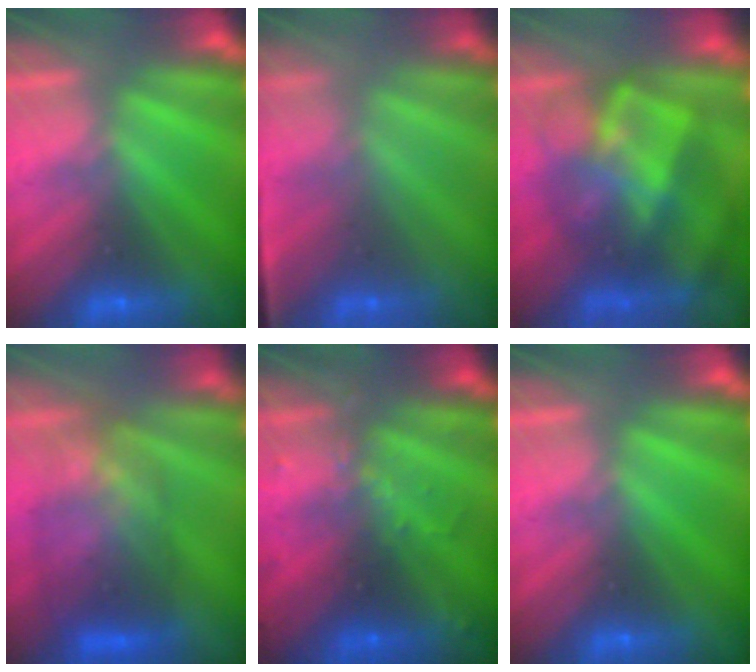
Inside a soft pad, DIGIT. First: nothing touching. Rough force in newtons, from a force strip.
{"total": 1.1}
{"total": 8.2}
{"total": 6.8}
{"total": 2.9}
{"total": 0.0}